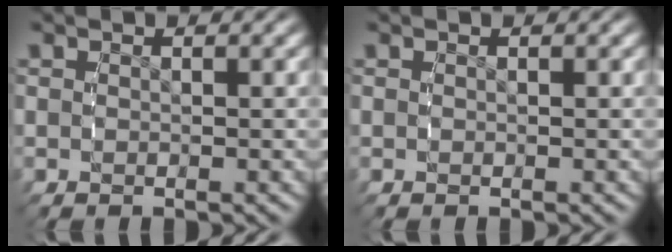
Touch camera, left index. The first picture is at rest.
{"total": 0.0}